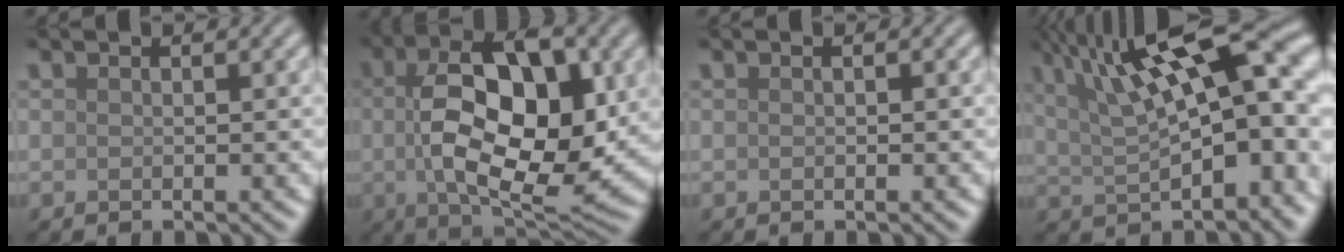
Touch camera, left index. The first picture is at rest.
{"total": 11.9, "force": [0.4, 5.9, 10.3], "torque": [-0.152, -0.001, 0.009]}
{"total": 0.0}
{"total": 16.1, "force": [4.8, 6.1, 14.1], "torque": [-0.193, 0.029, 0.074]}